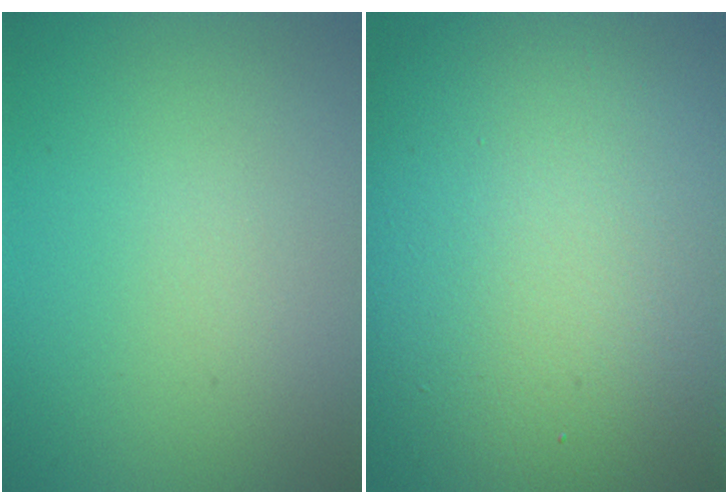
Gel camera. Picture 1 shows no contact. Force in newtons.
{"total": 21.6, "press": 21.6, "slide": 0.7}